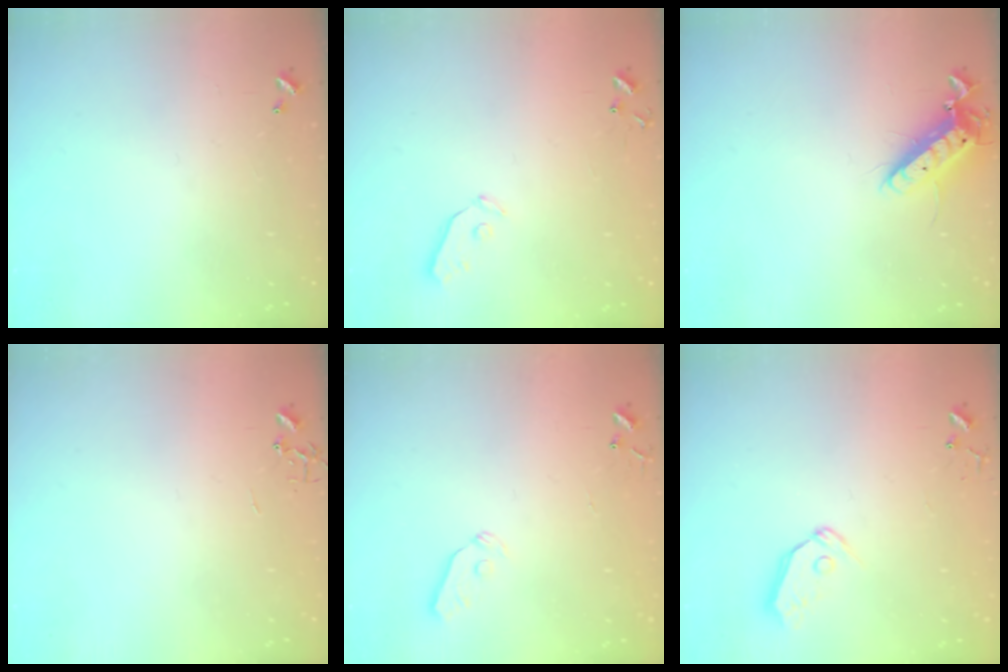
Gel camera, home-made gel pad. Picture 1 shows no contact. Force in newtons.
{"total": 3.4, "press": 3.4, "slide": 0.5}
{"total": 12.2, "press": 12.0, "slide": 2.3}
{"total": 0.0}
{"total": 5.2, "press": 5.2, "slide": 0.6}
{"total": 7.3, "press": 7.2, "slide": 0.8}